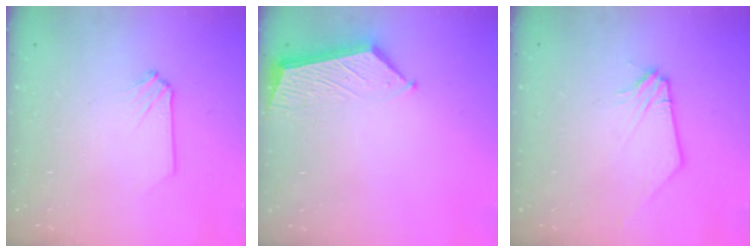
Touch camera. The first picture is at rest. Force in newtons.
{"total": 7.3, "press": 7.3, "slide": 0.5}
{"total": 0.8, "press": 0.8, "slide": 0.1}